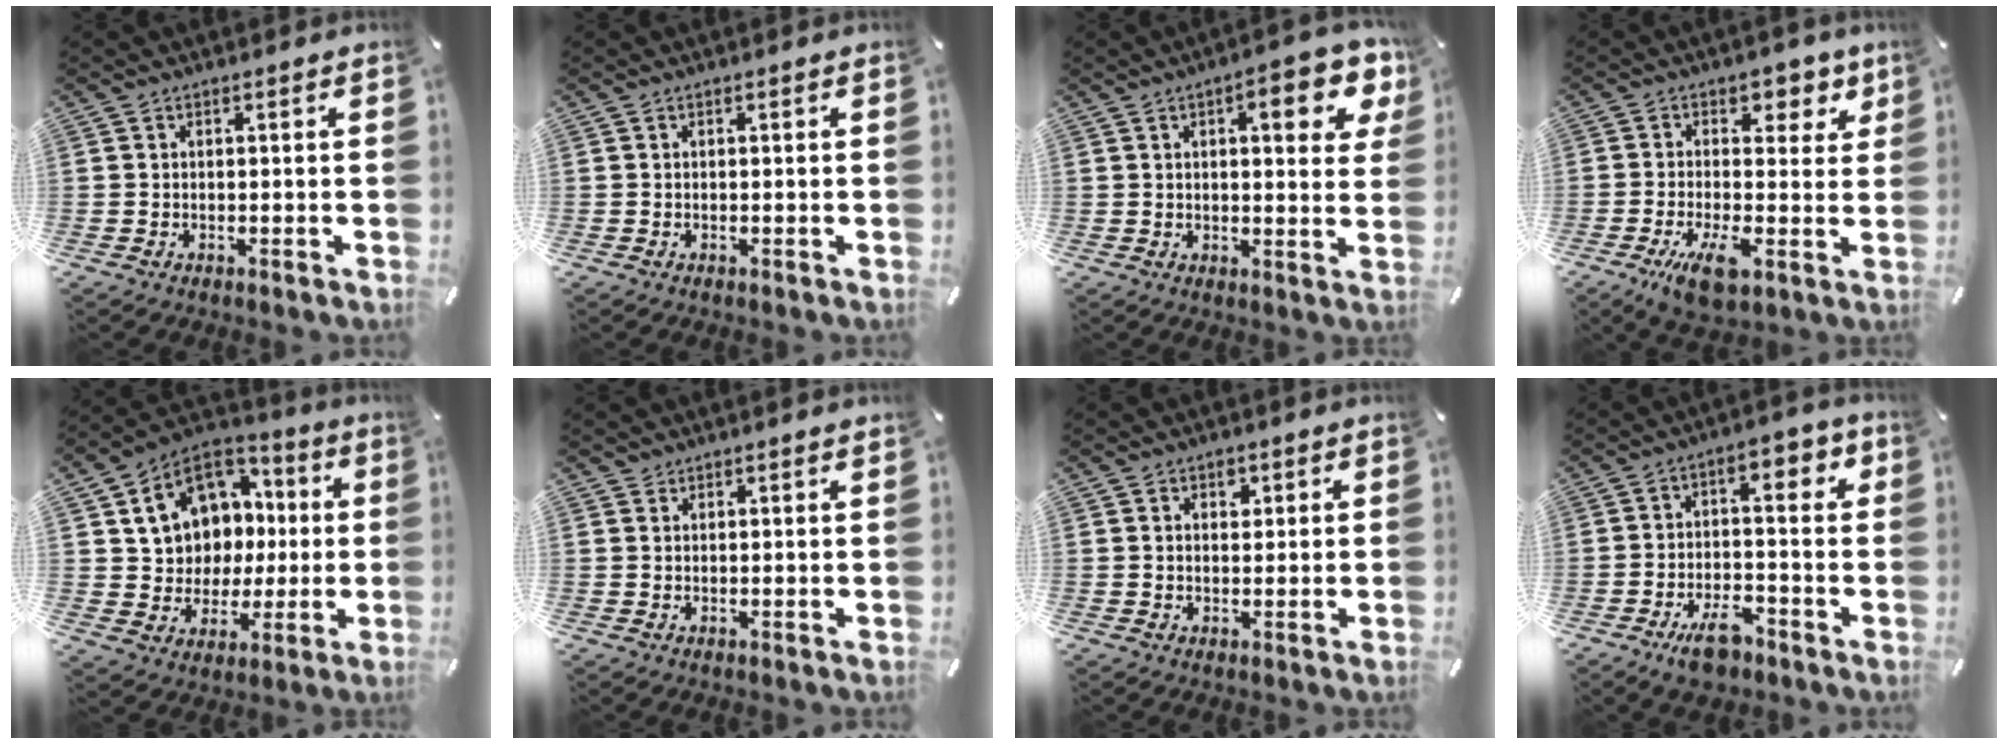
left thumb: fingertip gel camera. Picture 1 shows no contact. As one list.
[{"total": 0.0}, {"total": 10.8, "force": [5.0, 4.0, 8.7], "torque": [-0.108, -0.020, 0.076]}, {"total": 12.6, "force": [-0.6, 8.0, 9.7], "torque": [-0.122, -0.008, -0.006]}, {"total": 13.9, "force": [3.7, 12.4, 5.0], "torque": [-0.093, -0.017, 0.086]}, {"total": 1.0, "force": [1.0, 0.1, 0.1], "torque": [-0.003, -0.001, 0.020]}, {"total": 2.7, "force": [1.3, 2.0, 1.3], "torque": [-0.004, -0.006, 0.017]}, {"total": 11.3, "force": [-3.9, 6.7, 8.2], "torque": [-0.107, 0.026, -0.066]}]